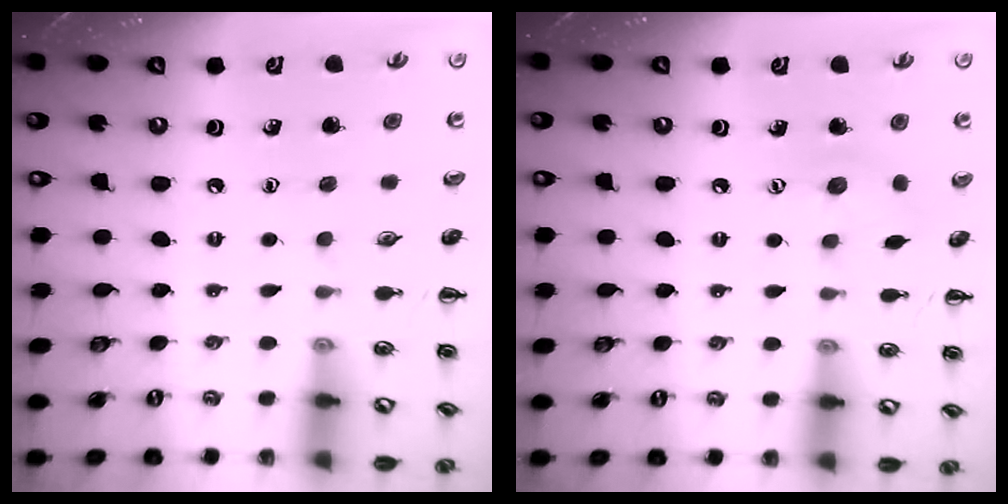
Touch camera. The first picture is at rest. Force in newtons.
{"total": 6.9, "press": 6.7, "slide": 1.3}